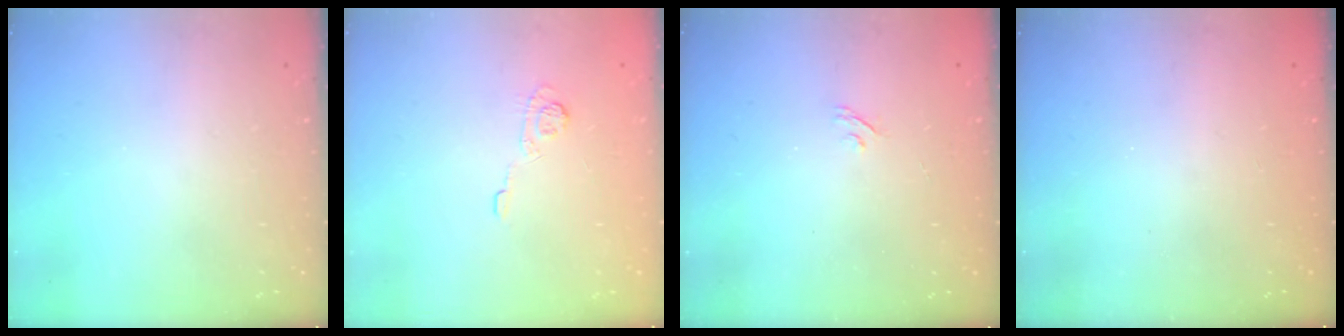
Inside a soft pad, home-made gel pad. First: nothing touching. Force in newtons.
{"total": 4.5, "press": 4.2, "slide": 1.6}
{"total": 2.2, "press": 1.9, "slide": 1.1}
{"total": 2.3, "press": 2.2, "slide": 0.8}